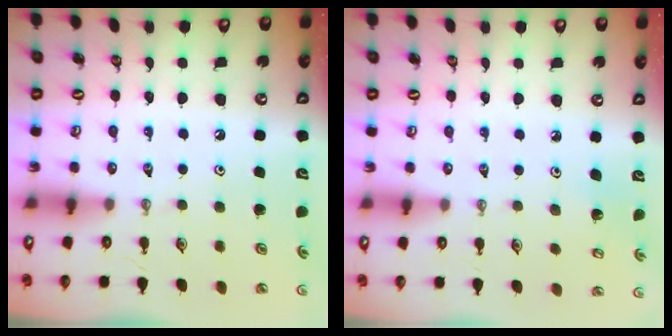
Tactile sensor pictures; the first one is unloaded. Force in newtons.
{"total": 3.0, "press": 2.9, "slide": 0.3}